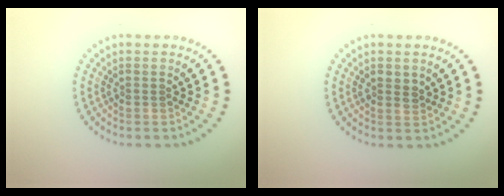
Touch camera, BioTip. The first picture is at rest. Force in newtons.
{"total": 1.4, "press": 1.3, "slide": 0.5}